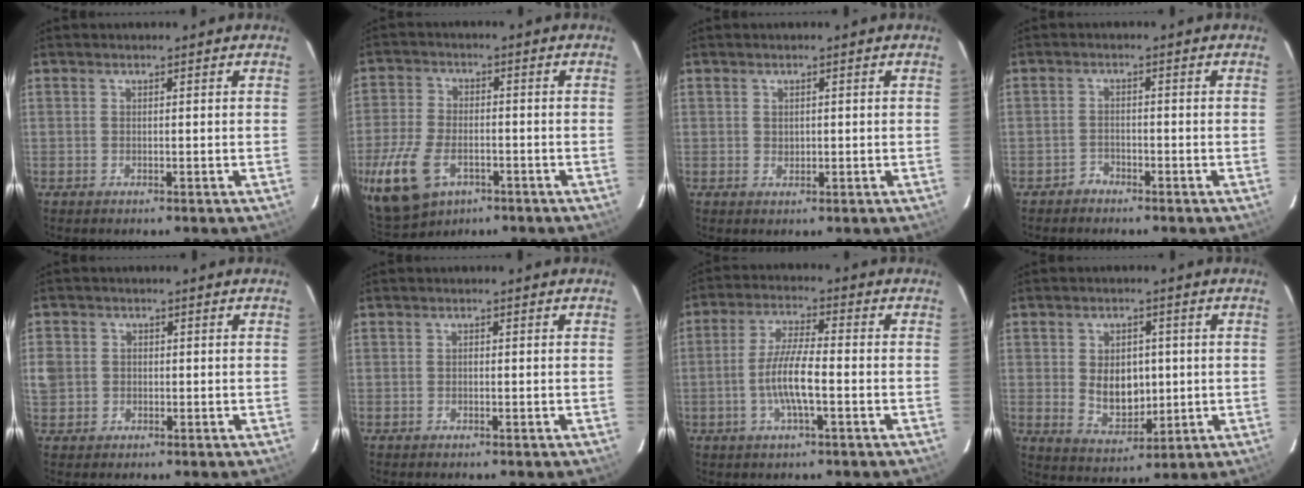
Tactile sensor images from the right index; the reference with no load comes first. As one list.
[{"total": 14.7, "force": [-6.8, 9.0, 9.4], "torque": [-0.235, -0.023, -0.117]}, {"total": 1.0, "force": [0.3, 0.9, 0.3], "torque": [-0.003, 0.001, 0.007]}, {"total": 1.9, "force": [-1.6, 0.9, -0.1], "torque": [0.001, 0.005, -0.031]}, {"total": 4.9, "force": [-0.7, 4.6, 1.7], "torque": [-0.044, 0.005, -0.011]}, {"total": 0.0}, {"total": 7.8, "force": [-2.2, 1.2, 7.4], "torque": [-0.149, 0.000, -0.043]}, {"total": 8.1, "force": [0.3, 5.6, 5.9], "torque": [-0.108, -0.004, 0.020]}]